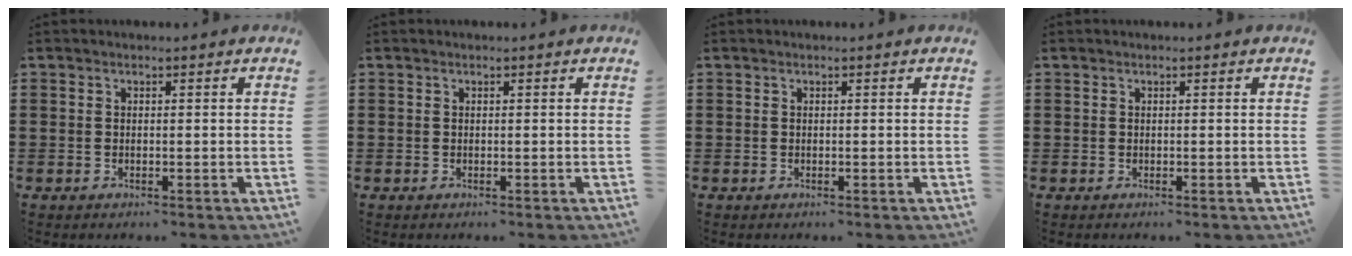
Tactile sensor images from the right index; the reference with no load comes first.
{"total": 0.0}
{"total": 0.0}
{"total": 0.0}